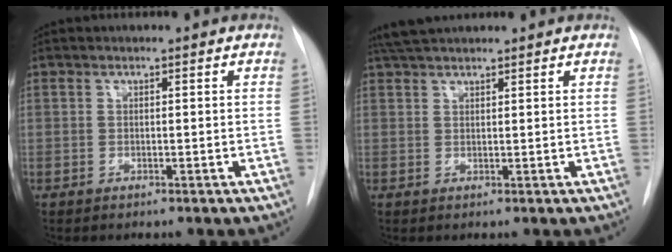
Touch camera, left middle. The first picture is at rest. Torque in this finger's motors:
{"motor_torque": [0.43, -0.44, 0.02, 0.03]}